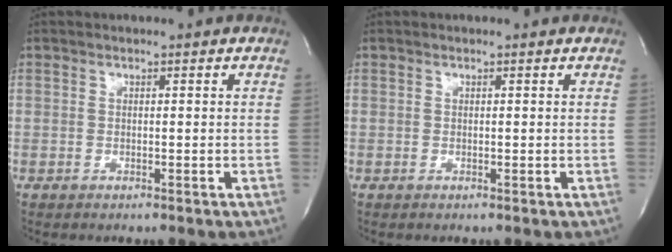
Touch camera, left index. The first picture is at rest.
{"total": 0.0}